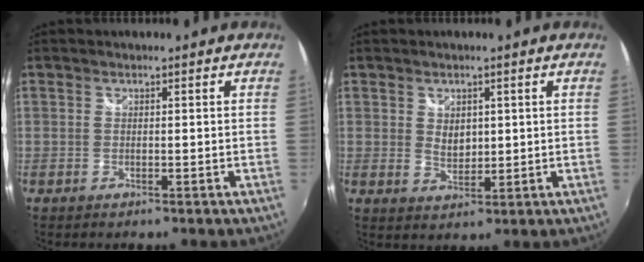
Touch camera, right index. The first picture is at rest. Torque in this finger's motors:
{"motor_torque": [0.22, -0.13, 0.29, 0.06]}